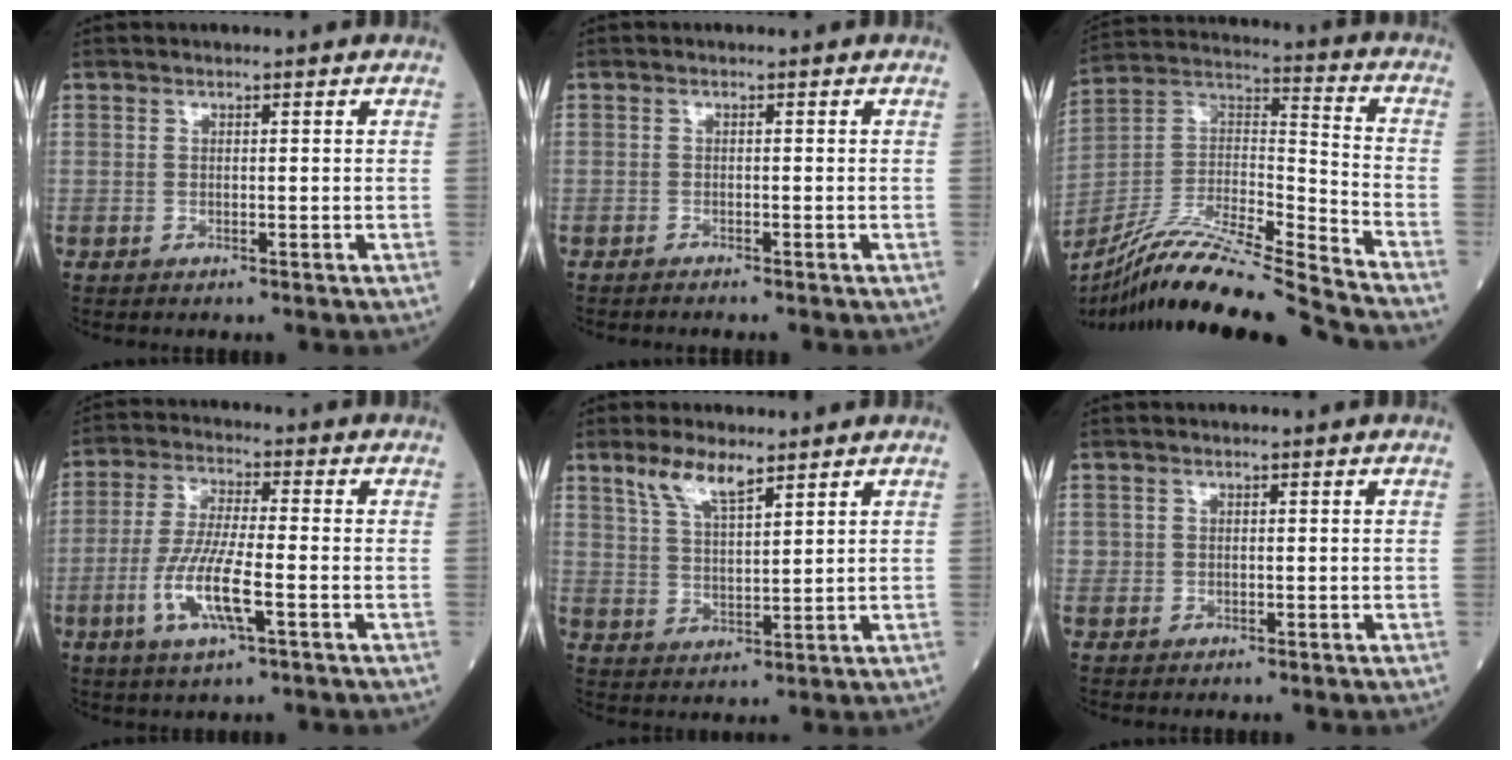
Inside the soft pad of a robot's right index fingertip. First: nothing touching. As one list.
[{"total": 1.3, "force": [-1.2, 0.0, 0.5], "torque": [-0.009, 0.000, -0.013]}, {"total": 22.5, "force": [-19.8, -0.9, 10.7], "torque": [-0.224, -0.016, -0.354]}, {"total": 9.3, "force": [-3.1, 1.2, 8.7], "torque": [-0.180, -0.010, -0.059]}, {"total": 6.2, "force": [4.4, 1.3, 4.1], "torque": [-0.090, 0.005, 0.090]}, {"total": 0.6, "force": [0.1, 0.6, 0.1], "torque": [0.003, 0.004, 0.003]}]